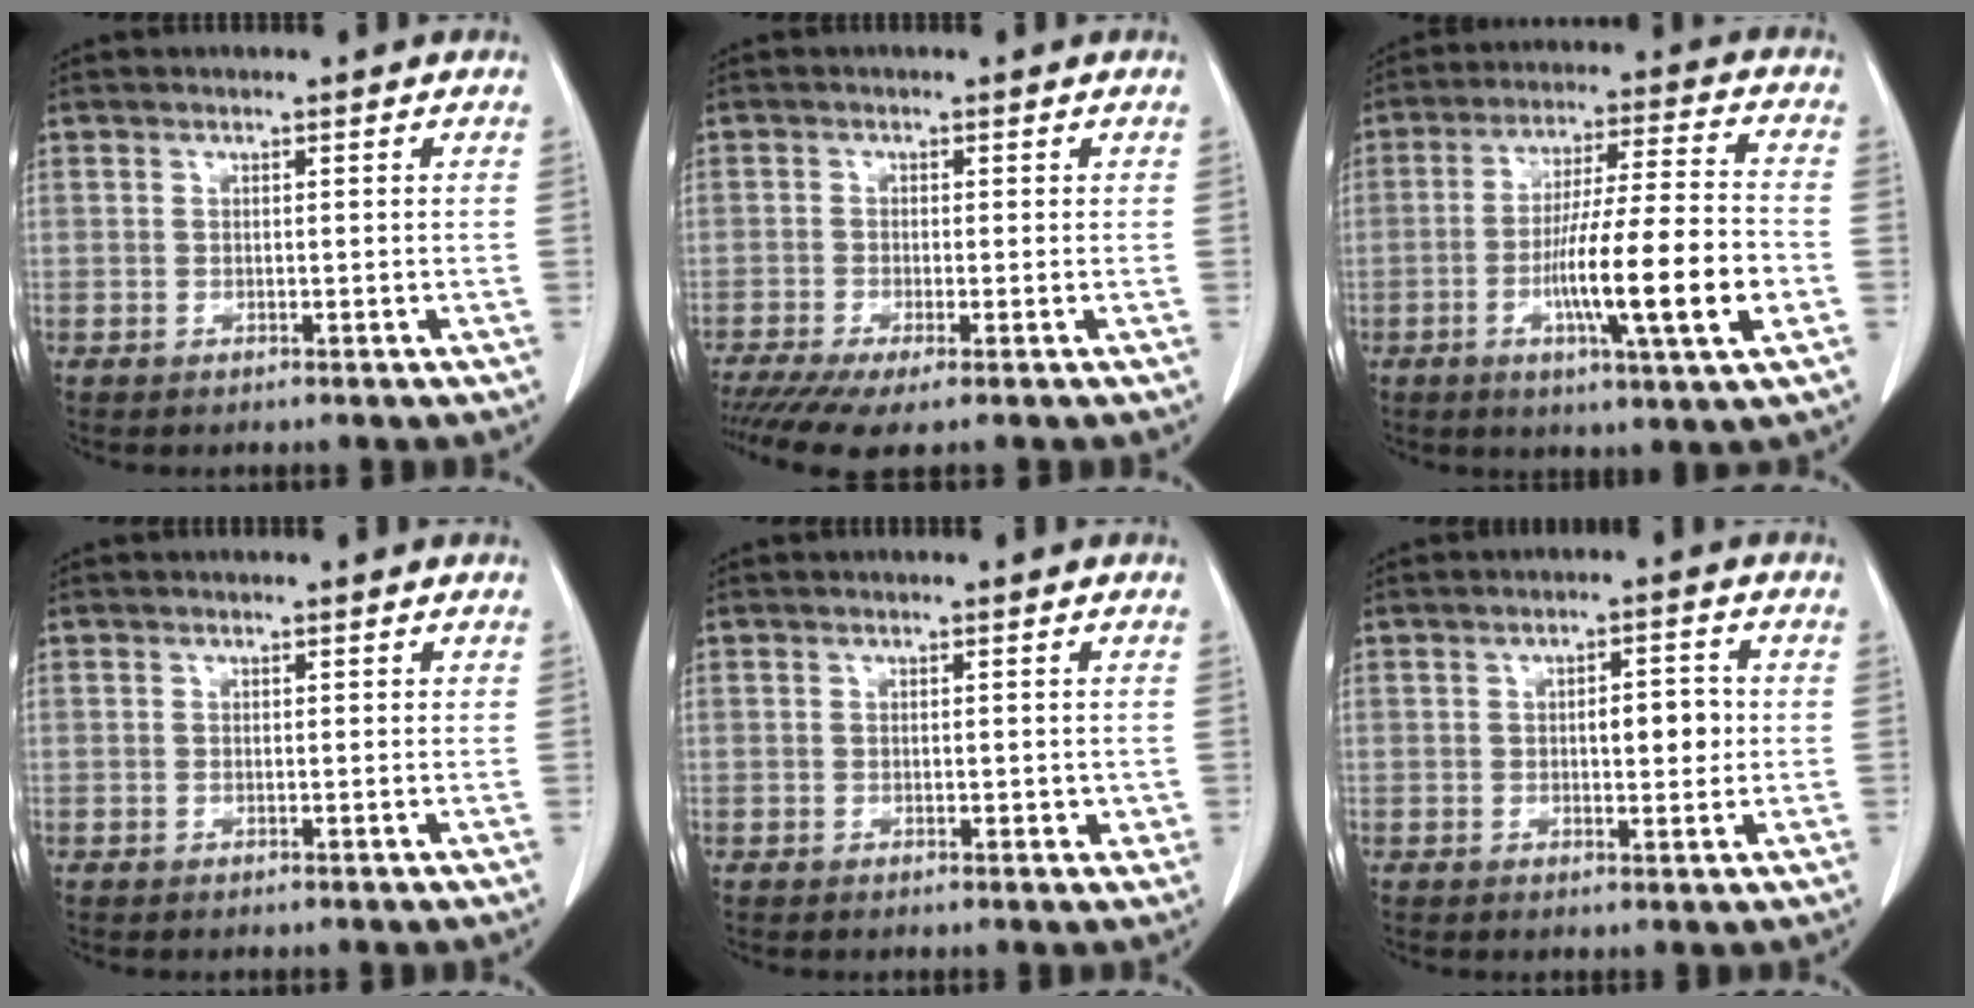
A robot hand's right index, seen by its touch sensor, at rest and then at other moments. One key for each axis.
{"total": 5.4, "fx": -3.7, "fy": 0.7, "fz": 3.8, "tx": -0.064, "ty": -0.014, "tz": -0.067}
{"total": 15.5, "fx": -4.4, "fy": 0.4, "fz": 14.9, "tx": -0.259, "ty": -0.009, "tz": -0.074}
{"total": 0.0}
{"total": 1.8, "fx": -0.1, "fy": 1.1, "fz": 1.4, "tx": -0.015, "ty": -0.002, "tz": 0.001}
{"total": 4.7, "fx": 0.2, "fy": 1.8, "fz": 4.3, "tx": -0.059, "ty": 0.003, "tz": 0.004}